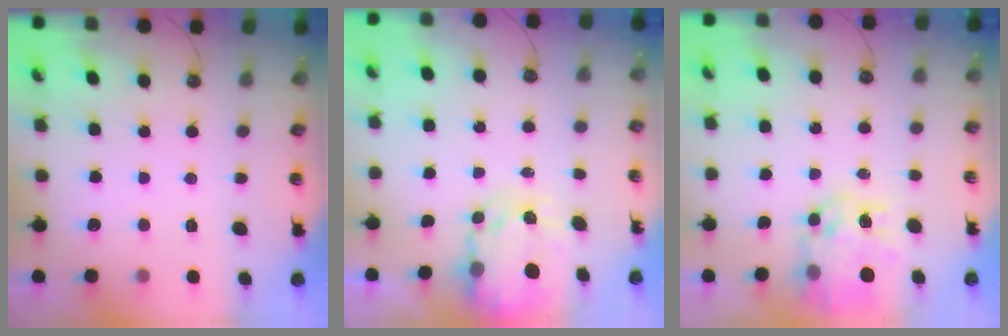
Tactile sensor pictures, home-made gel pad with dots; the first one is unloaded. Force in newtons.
{"total": 4.0, "press": 4.0, "slide": 0.3}
{"total": 11.1, "press": 11.1, "slide": 0.9}